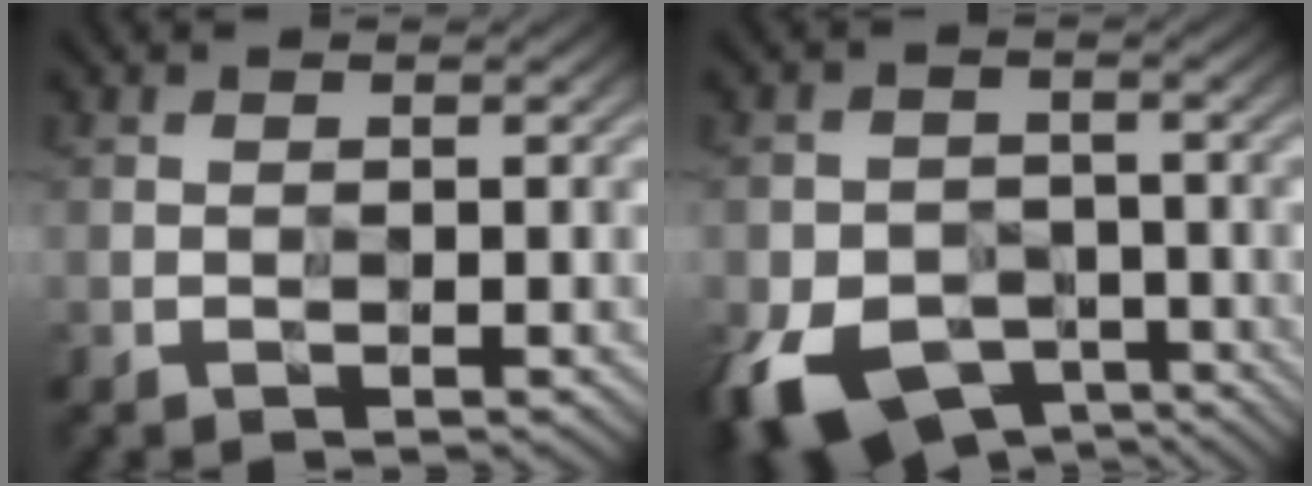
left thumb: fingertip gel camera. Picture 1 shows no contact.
{"total": 6.9, "force": [-4.1, 5.0, 2.2], "torque": [-0.054, -0.020, -0.074]}